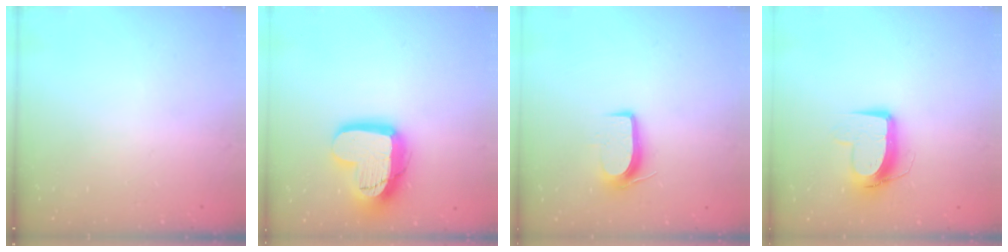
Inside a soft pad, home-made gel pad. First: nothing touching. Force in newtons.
{"total": 17.1, "press": 17.0, "slide": 1.5}
{"total": 8.0, "press": 8.0, "slide": 0.9}
{"total": 10.6, "press": 10.6, "slide": 0.6}